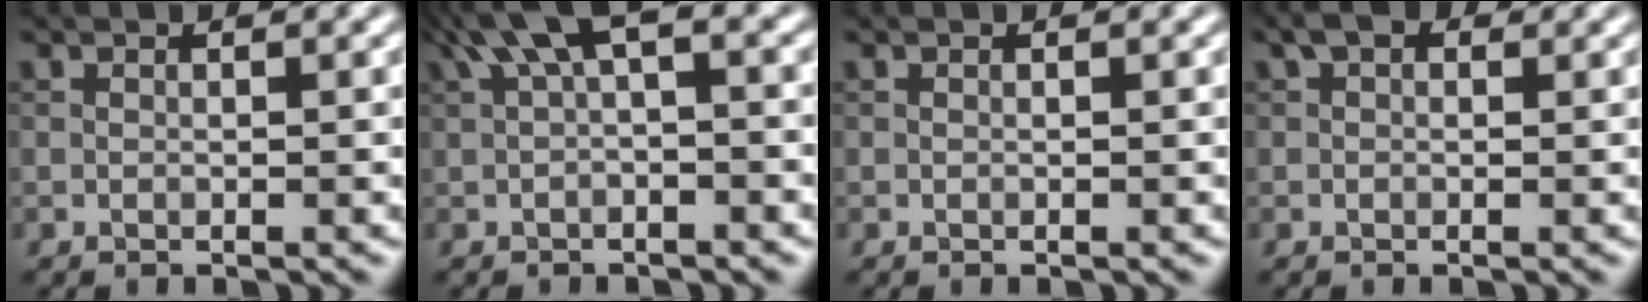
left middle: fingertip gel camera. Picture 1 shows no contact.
{"total": 4.8, "force": [1.7, 1.5, 4.2], "torque": [-0.065, 0.017, 0.024]}
{"total": 0.0}
{"total": 1.8, "force": [0.9, 1.1, 1.1], "torque": [-0.013, 0.006, 0.008]}